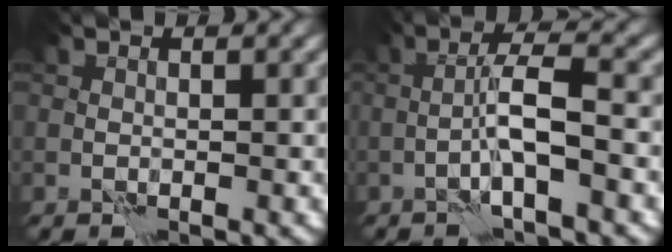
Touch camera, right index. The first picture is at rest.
{"total": 3.5, "force": [-1.1, 0.1, 3.3], "torque": [-0.063, 0.017, -0.026]}